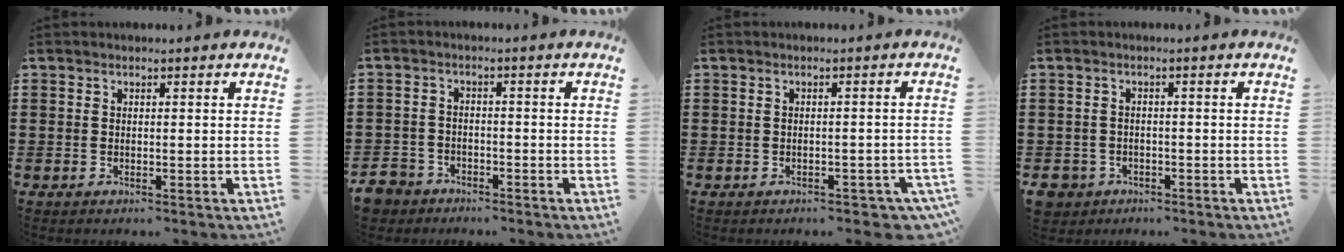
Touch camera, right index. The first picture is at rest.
{"total": 3.7, "force": [-3.4, 1.5, 0.2], "torque": [-0.024, -0.005, -0.076]}
{"total": 1.8, "force": [-1.7, 0.4, 0.6], "torque": [-0.015, 0.001, -0.034]}
{"total": 2.6, "force": [-2.0, 1.6, 0.0], "torque": [-0.014, -0.002, -0.048]}